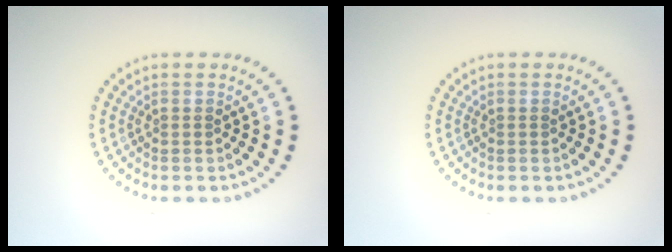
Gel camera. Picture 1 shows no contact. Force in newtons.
{"total": 0.0}